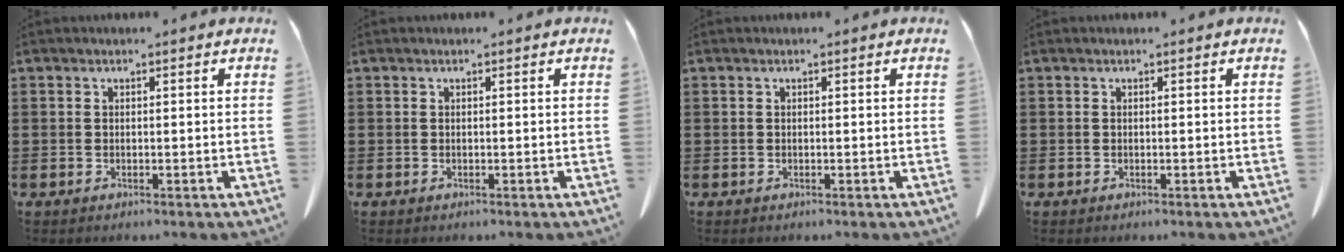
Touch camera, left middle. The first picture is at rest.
{"total": 0.0}
{"total": 0.0}
{"total": 0.0}